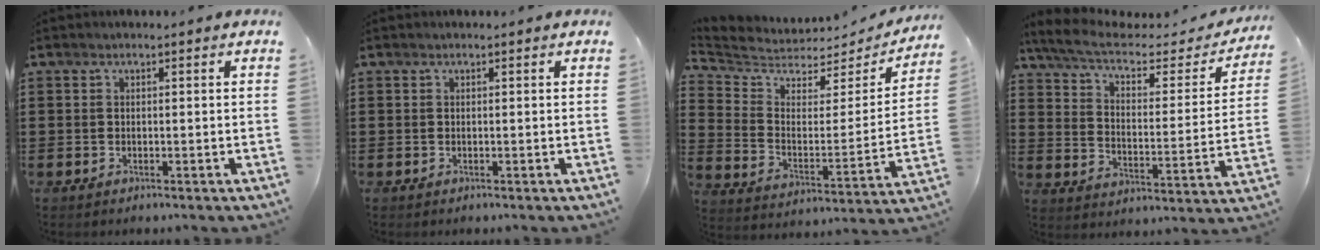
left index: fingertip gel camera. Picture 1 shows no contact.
{"total": 0.0}
{"total": 4.9, "force": [4.4, 2.0, 0.7], "torque": [-0.046, -0.037, 0.071]}
{"total": 7.1, "force": [5.4, 2.3, 4.1], "torque": [-0.104, -0.027, 0.091]}